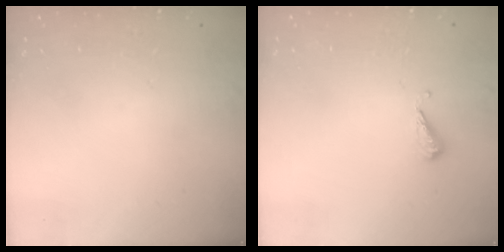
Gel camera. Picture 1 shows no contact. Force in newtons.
{"total": 4.9, "press": 4.9, "slide": 0.5}